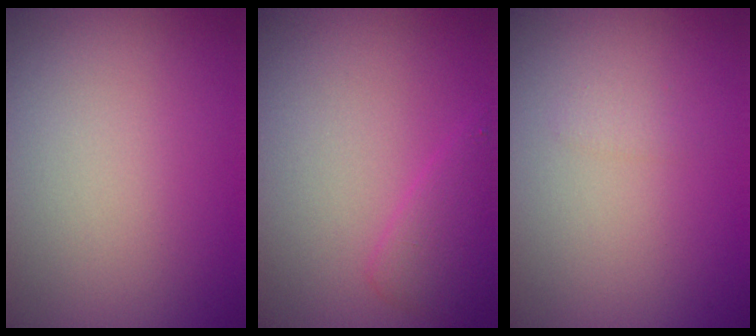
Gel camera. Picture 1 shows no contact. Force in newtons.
{"total": 2.1, "press": 2.0, "slide": 0.2}
{"total": 0.5, "press": 0.5, "slide": 0.0}